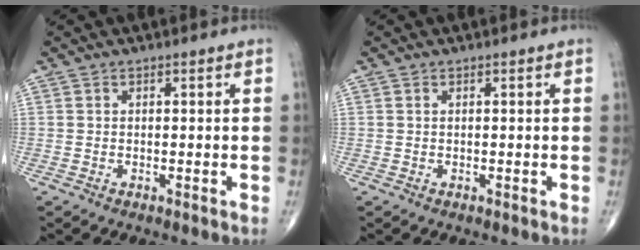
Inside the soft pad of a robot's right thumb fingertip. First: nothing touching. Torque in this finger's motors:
{"motor_torque": [0.41, 0.25, 0.03, -0.21, 0.00]}